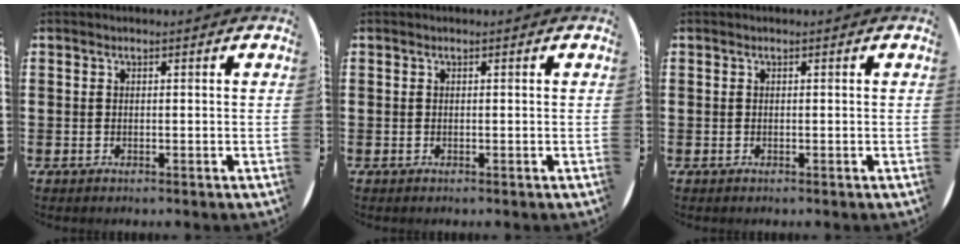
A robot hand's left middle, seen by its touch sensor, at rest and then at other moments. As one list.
[{"total": 0.0}, {"total": 0.0}]